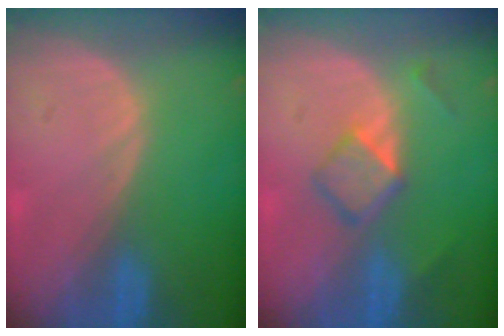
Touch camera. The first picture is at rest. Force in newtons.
{"total": 4.5, "press": 4.4, "slide": 0.8}